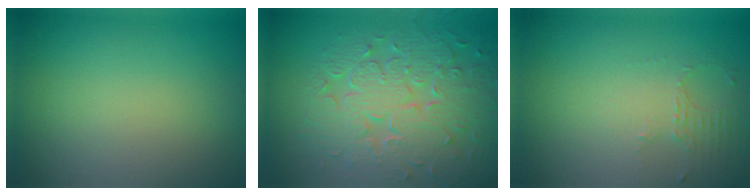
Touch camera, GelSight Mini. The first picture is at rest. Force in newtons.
{"total": 8.5, "press": 6.1, "slide": 5.9}
{"total": 2.2, "press": 1.6, "slide": 1.5}